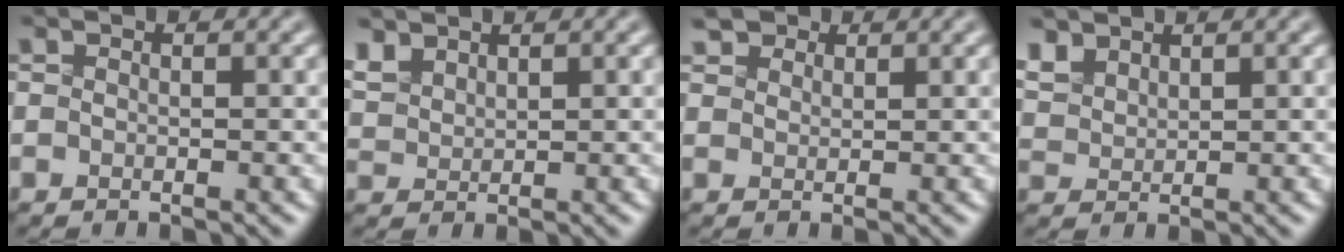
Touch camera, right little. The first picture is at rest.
{"total": 3.0, "force": [2.0, 1.7, 1.4], "torque": [-0.049, 0.006, 0.052]}
{"total": 4.8, "force": [3.2, 2.9, 2.1], "torque": [-0.063, 0.014, 0.052]}
{"total": 3.3, "force": [2.3, 1.9, 1.5], "torque": [-0.053, 0.007, 0.058]}